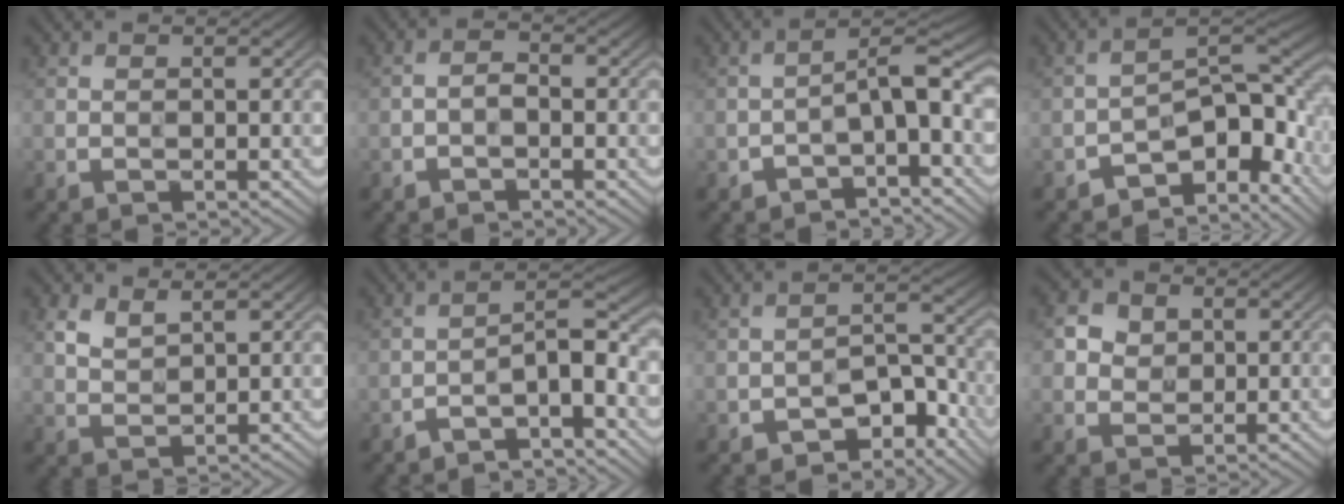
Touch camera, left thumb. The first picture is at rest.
{"total": 1.6, "force": [-0.9, 0.7, 1.2], "torque": [-0.021, 0.006, -0.023]}
{"total": 5.4, "force": [-2.3, 1.7, 4.5], "torque": [-0.066, 0.017, -0.047]}
{"total": 9.4, "force": [-5.3, 4.1, 6.6], "torque": [-0.083, 0.001, -0.104]}
{"total": 3.2, "force": [2.0, 1.5, 2.0], "torque": [-0.053, -0.003, 0.044]}
{"total": 5.4, "force": [-3.6, 1.2, 3.8], "torque": [-0.055, 0.017, -0.066]}
{"total": 6.0, "force": [-4.2, 2.9, 3.1], "torque": [-0.034, 0.009, -0.074]}
{"total": 3.7, "force": [0.7, 3.2, 1.6], "torque": [-0.035, 0.003, 0.010]}